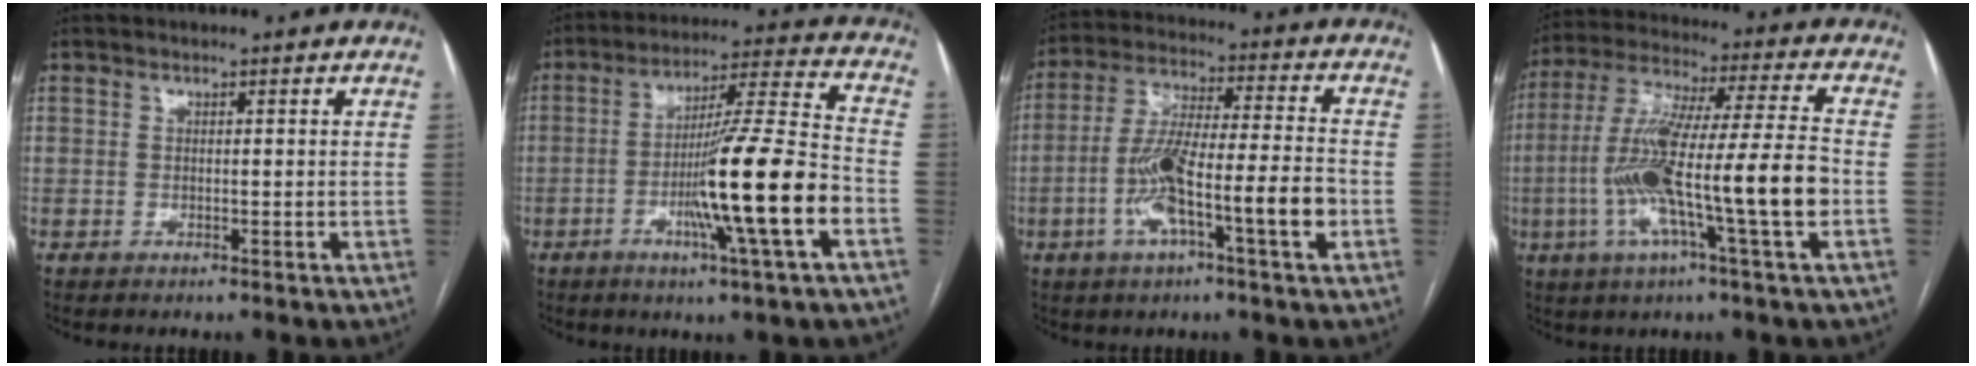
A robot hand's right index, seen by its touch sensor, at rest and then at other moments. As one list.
[{"total": 16.5, "force": [-5.1, -1.0, 15.7], "torque": [-0.266, -0.006, -0.090]}, {"total": 13.5, "force": [-4.4, 0.8, 12.8], "torque": [-0.240, 0.007, -0.082]}, {"total": 17.5, "force": [-4.2, -0.2, 17.0], "torque": [-0.324, 0.004, -0.082]}]